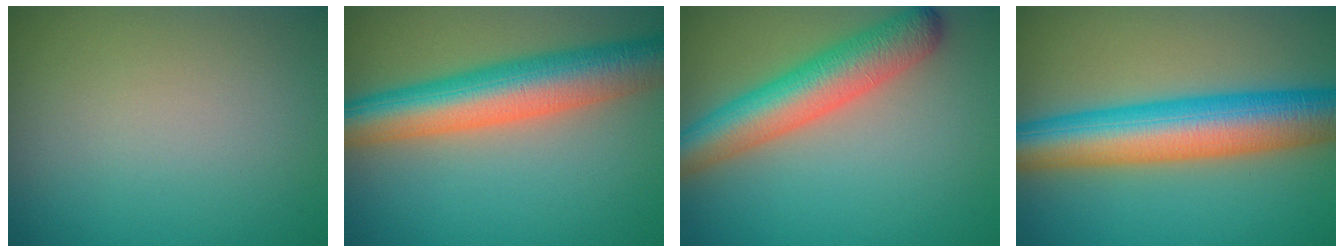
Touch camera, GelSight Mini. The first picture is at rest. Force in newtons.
{"total": 9.3, "press": 9.3, "slide": 0.5}
{"total": 7.2, "press": 7.2, "slide": 0.3}
{"total": 10.6, "press": 10.6, "slide": 0.2}